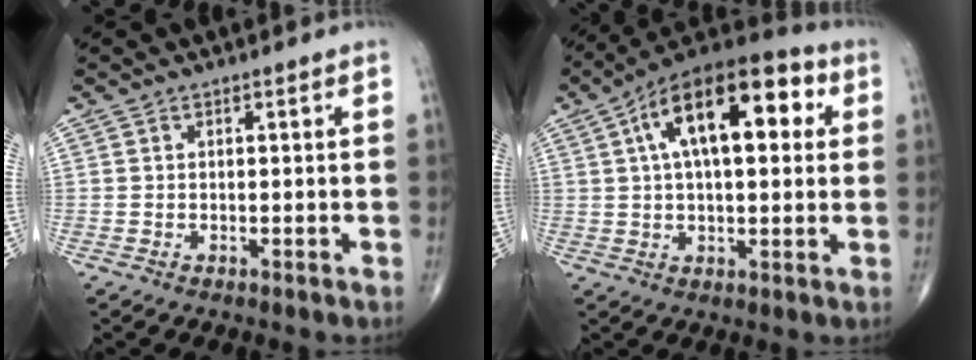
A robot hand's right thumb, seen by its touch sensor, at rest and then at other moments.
{"total": 19.9, "force": [5.7, 9.2, 16.7], "torque": [-0.245, 0.027, 0.081]}